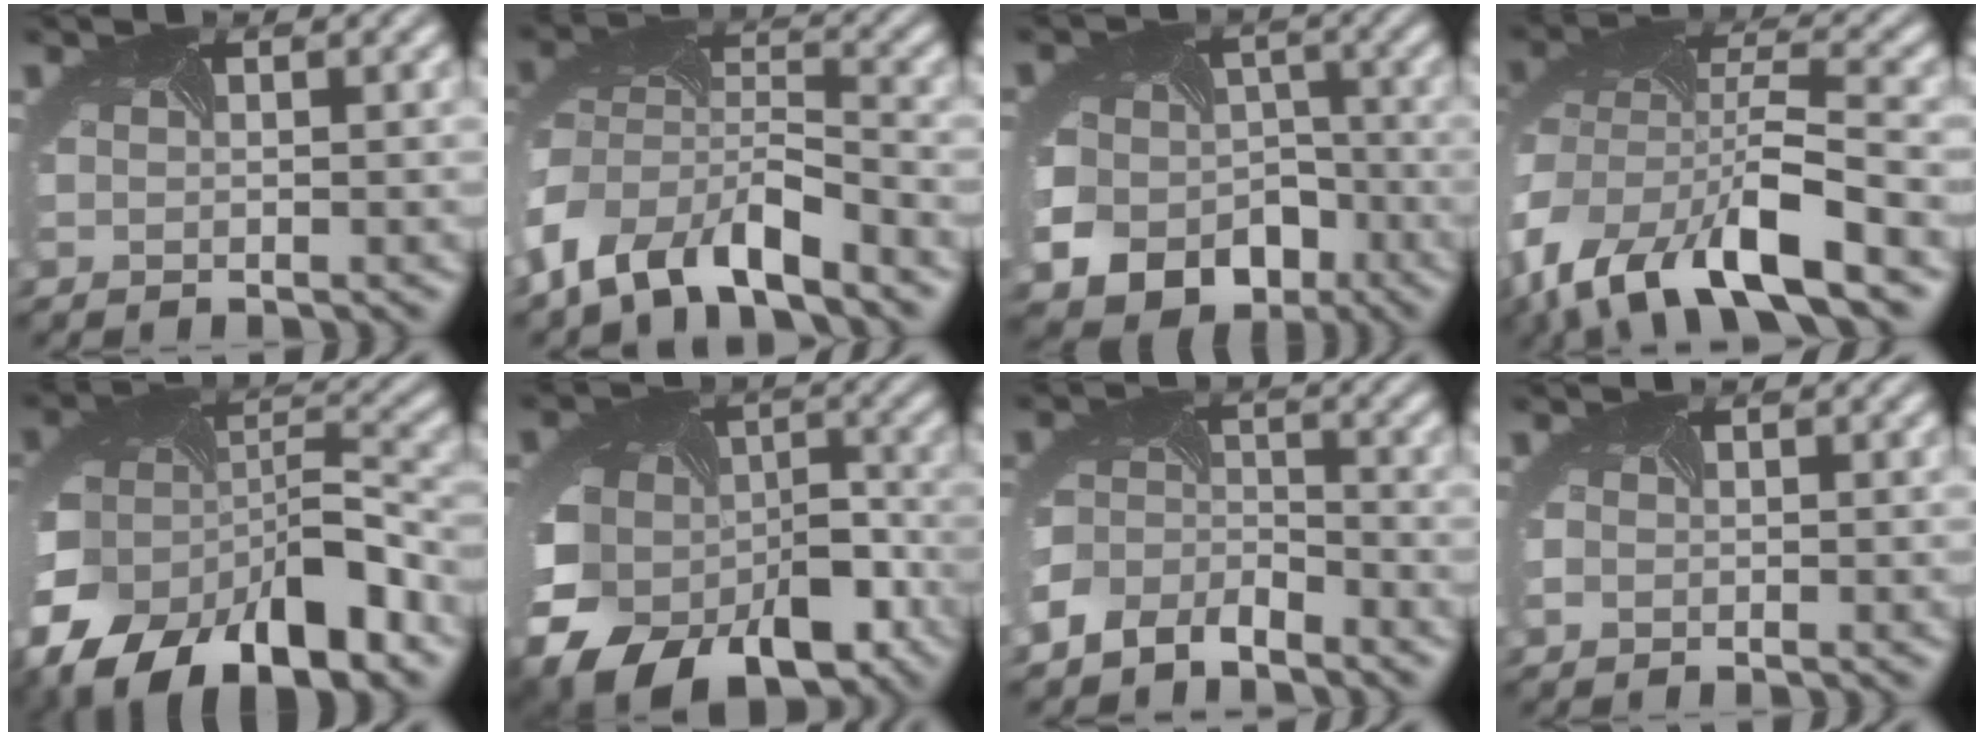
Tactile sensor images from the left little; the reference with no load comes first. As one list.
[{"total": 7.5, "force": [-4.9, 3.3, 4.6], "torque": [-0.096, -0.015, -0.095]}, {"total": 14.5, "force": [-8.1, 11.1, 4.6], "torque": [-0.077, -0.070, -0.126]}, {"total": 13.7, "force": [-7.9, 6.0, 9.4], "torque": [-0.201, -0.027, -0.137]}, {"total": 12.8, "force": [-7.8, 6.2, 8.0], "torque": [-0.146, -0.016, -0.138]}, {"total": 15.9, "force": [-7.2, 11.0, 9.0], "torque": [-0.199, -0.032, -0.107]}, {"total": 4.7, "force": [-3.5, 2.7, 1.7], "torque": [-0.032, -0.015, -0.079]}, {"total": 0.8, "force": [-0.6, 0.5, 0.0], "torque": [-0.001, -0.008, -0.011]}]